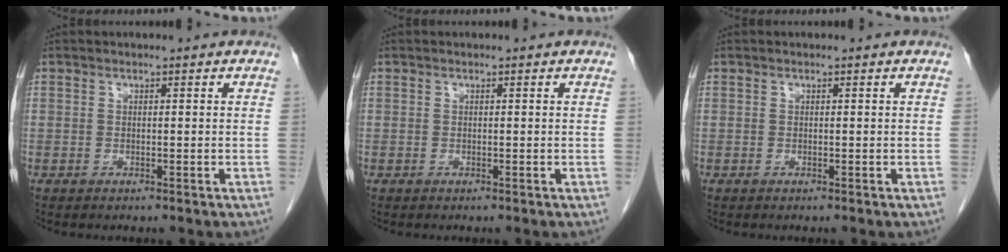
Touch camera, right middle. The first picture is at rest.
{"total": 0.0}
{"total": 0.0}